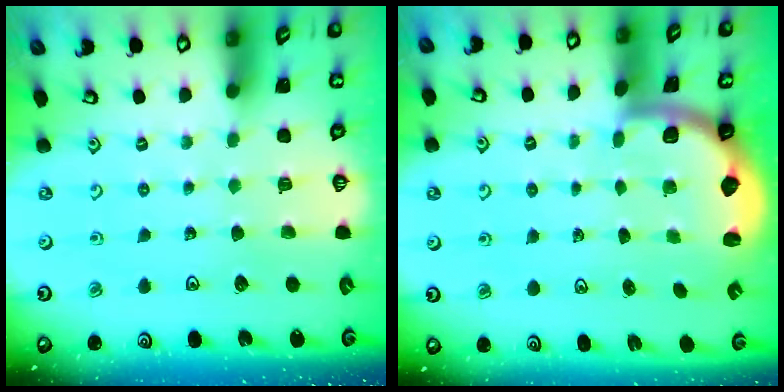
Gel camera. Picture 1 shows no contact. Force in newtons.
{"total": 2.0, "press": 2.0, "slide": 0.5}